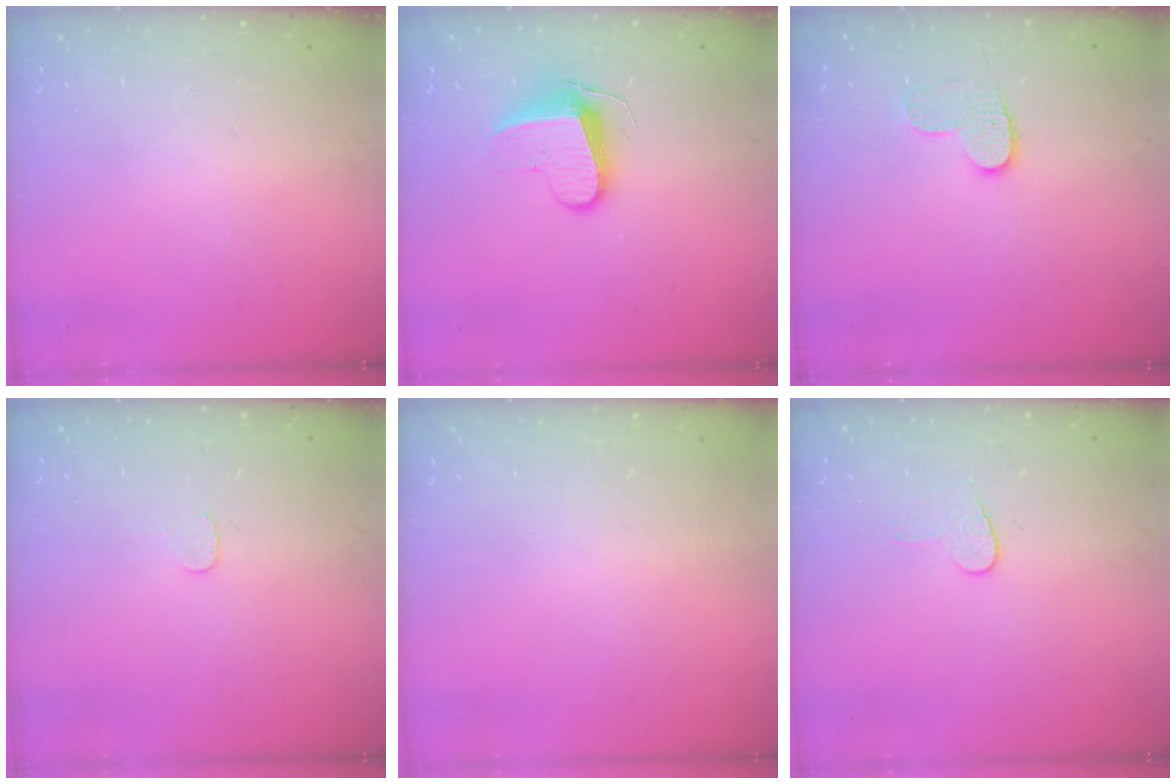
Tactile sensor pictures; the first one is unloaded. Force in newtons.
{"total": 9.0, "press": 8.9, "slide": 0.7}
{"total": 8.2, "press": 8.2, "slide": 0.3}
{"total": 3.7, "press": 3.7, "slide": 0.4}
{"total": 0.6, "press": 0.5, "slide": 0.2}
{"total": 6.0, "press": 6.0, "slide": 0.5}